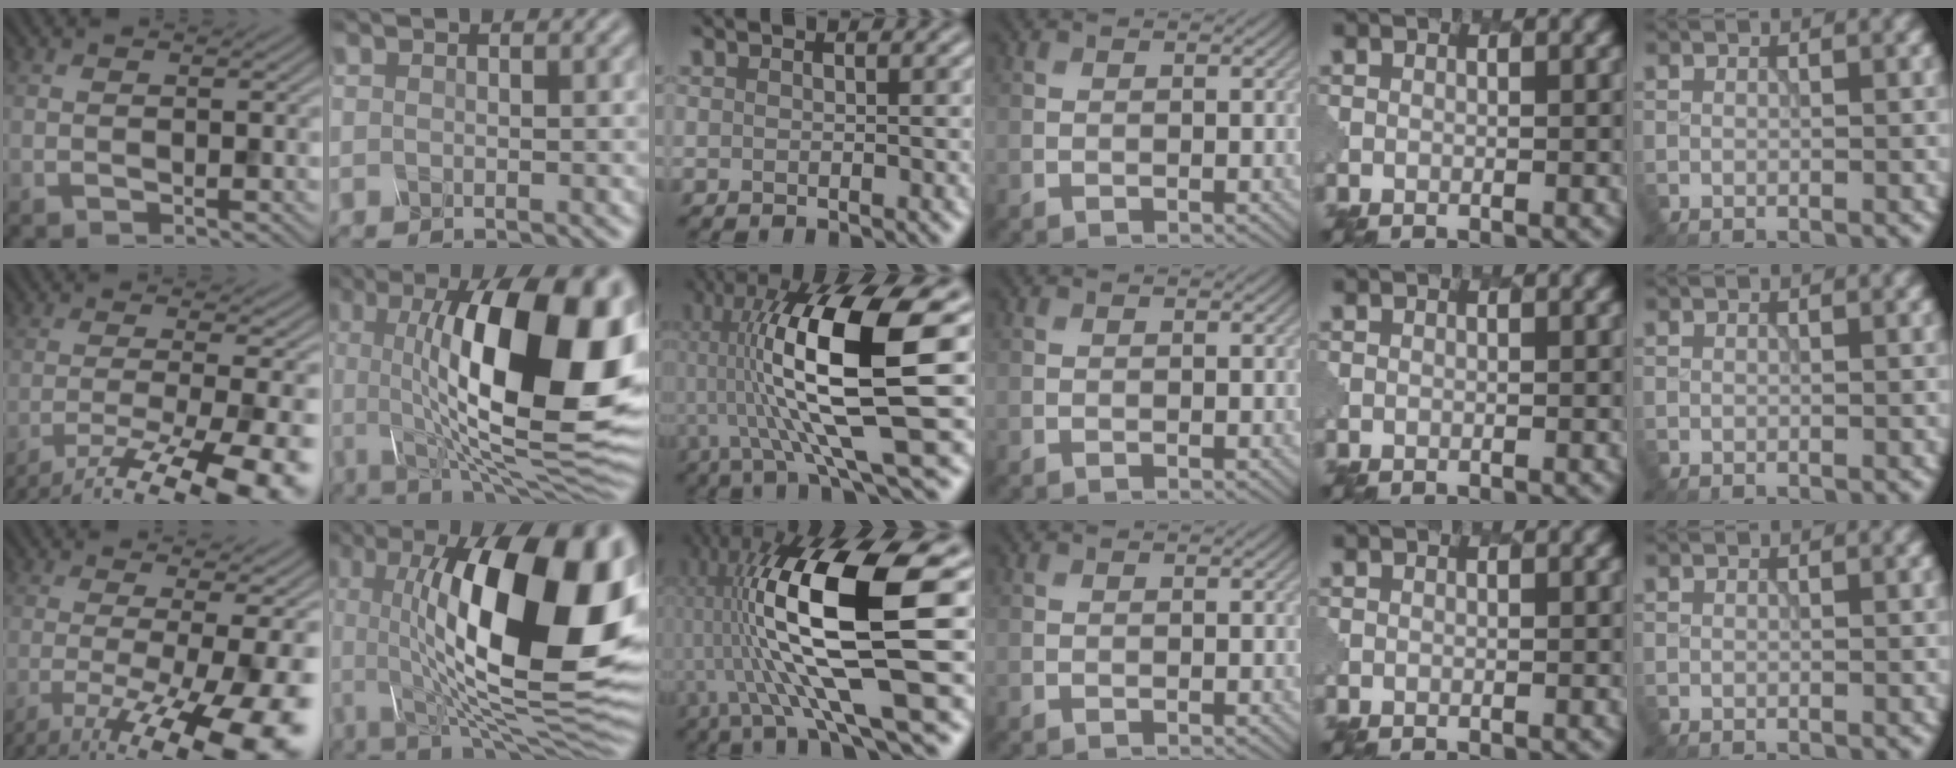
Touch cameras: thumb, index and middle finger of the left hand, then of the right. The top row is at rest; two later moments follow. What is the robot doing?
{"motion": "pour", "object": "mug"}